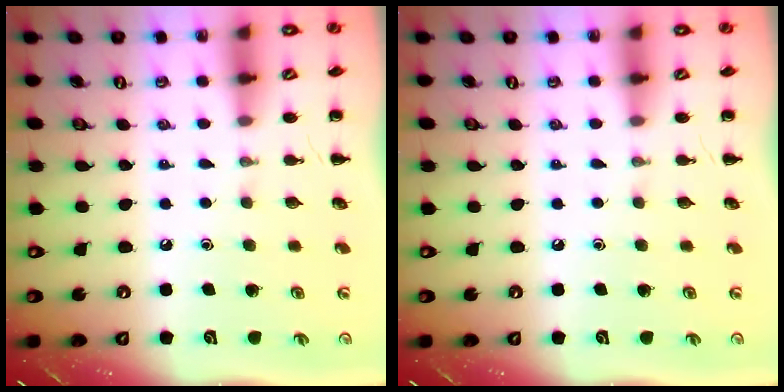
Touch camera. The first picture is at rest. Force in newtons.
{"total": 0.0}